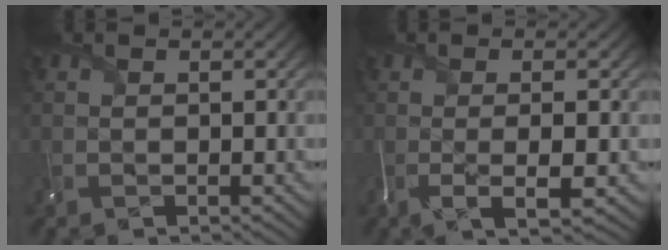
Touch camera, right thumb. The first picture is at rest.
{"total": 4.1, "force": [-1.1, 0.3, 3.9], "torque": [-0.065, -0.006, -0.020]}